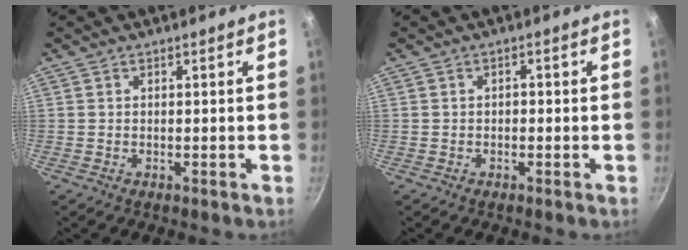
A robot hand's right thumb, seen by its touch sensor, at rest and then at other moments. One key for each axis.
{"total": 1.0, "fx": -0.3, "fy": 0.7, "fz": 0.7, "tx": -0.012, "ty": 0.007, "tz": -0.005}